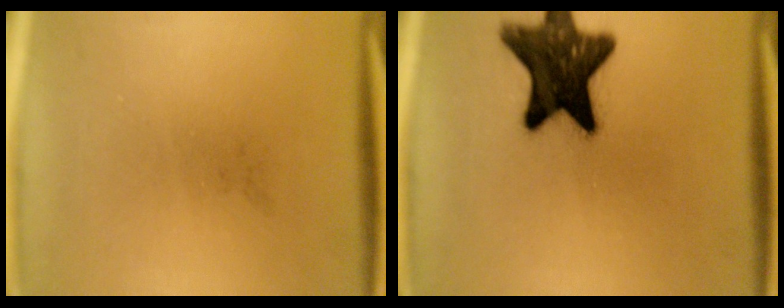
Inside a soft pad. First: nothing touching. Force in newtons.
{"total": 15.8}